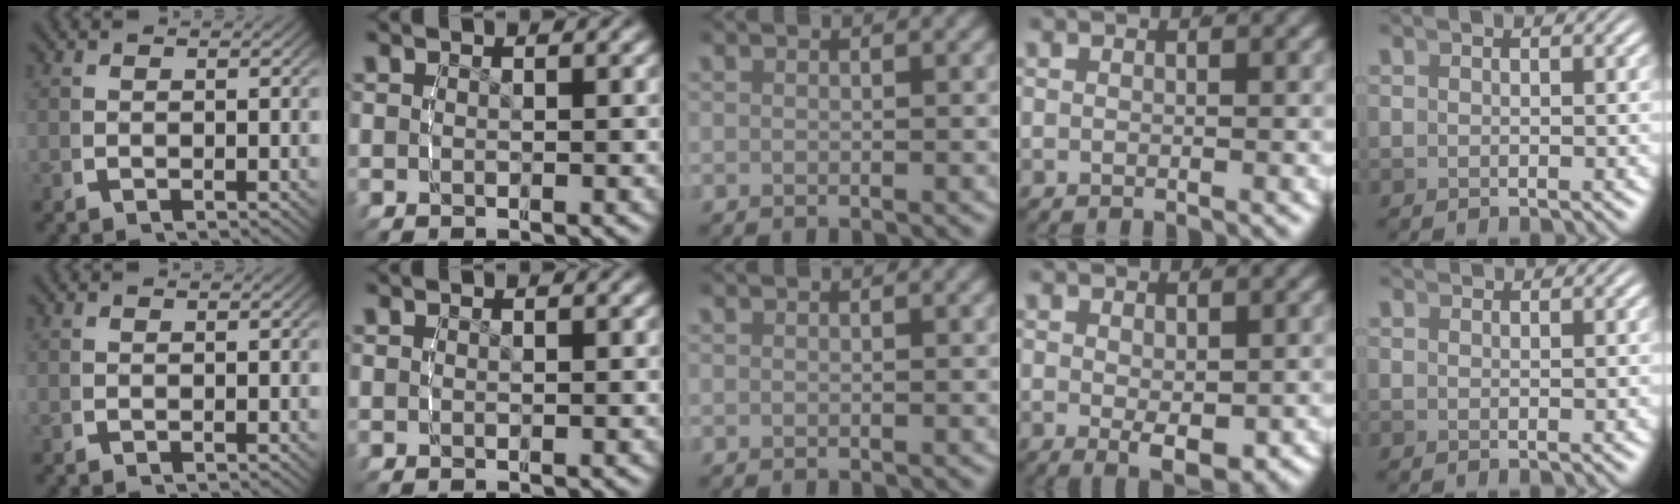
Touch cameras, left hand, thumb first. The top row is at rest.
{"ring": {"total": 3.4, "force": [-1.1, 1.1, 3.0], "torque": [-0.047, -0.028, 0.002]}, "little": {"total": 1.1, "force": [1.0, -0.5, -0.1], "torque": [0.010, -0.002, 0.019]}}